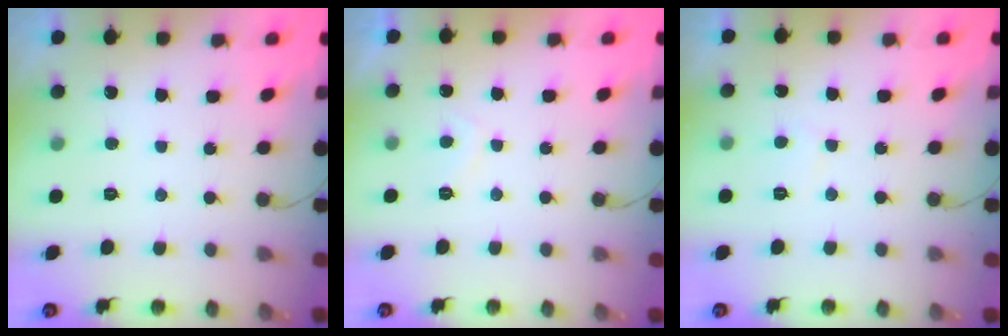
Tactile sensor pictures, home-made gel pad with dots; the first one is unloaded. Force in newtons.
{"total": 1.7, "press": 1.5, "slide": 0.7}
{"total": 2.6, "press": 2.6, "slide": 0.2}